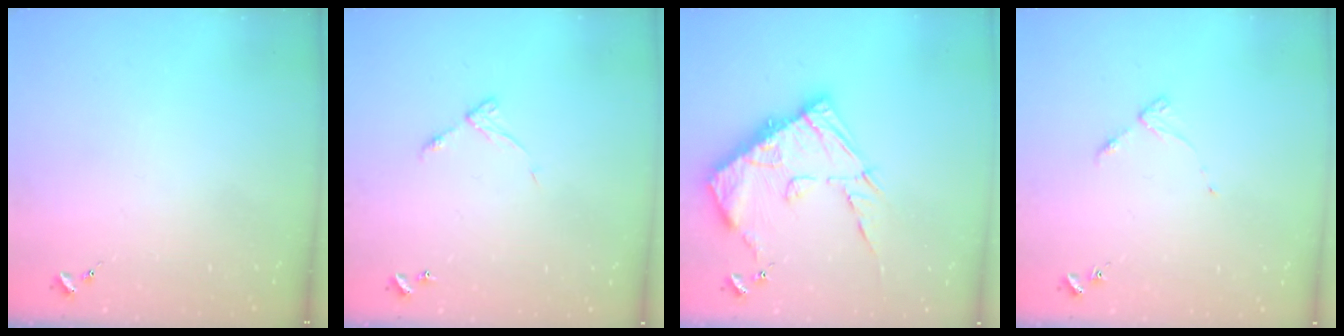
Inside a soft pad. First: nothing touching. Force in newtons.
{"total": 6.5, "press": 6.5, "slide": 0.5}
{"total": 18.0, "press": 17.9, "slide": 1.9}
{"total": 3.3, "press": 3.3, "slide": 0.4}